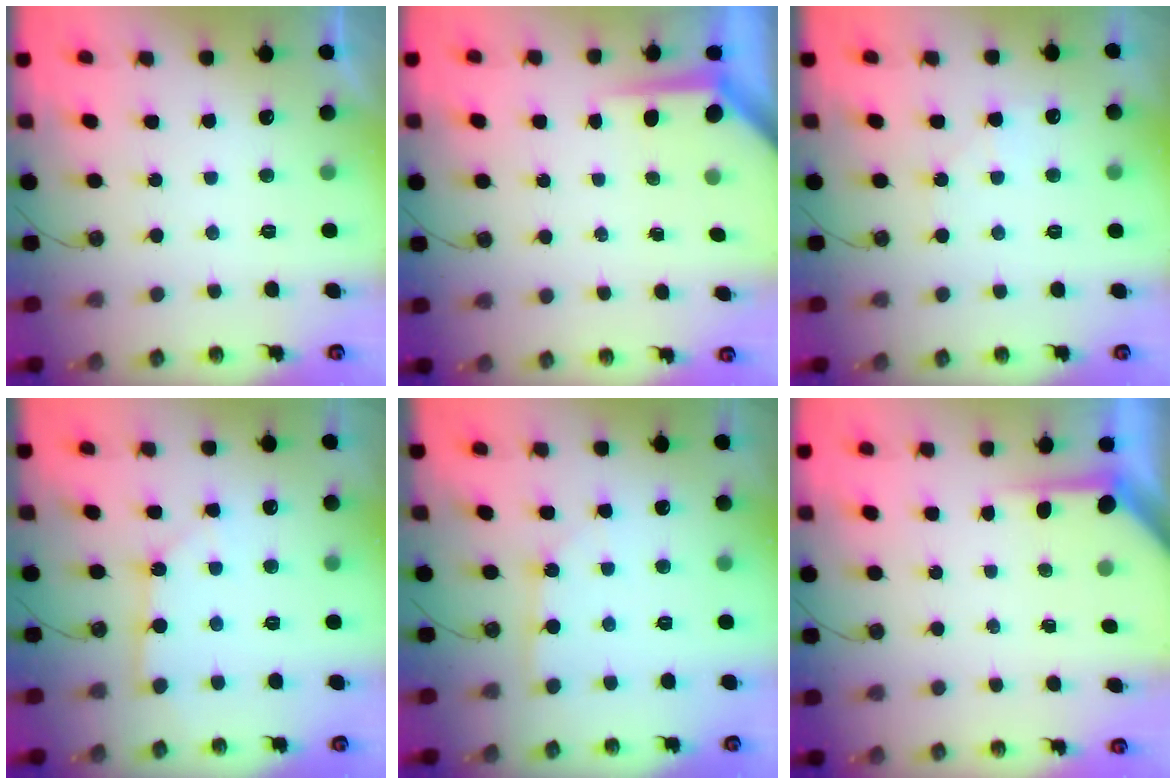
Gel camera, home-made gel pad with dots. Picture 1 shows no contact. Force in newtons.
{"total": 4.0, "press": 4.0, "slide": 0.3}
{"total": 6.0, "press": 6.0, "slide": 0.8}
{"total": 2.3, "press": 2.3, "slide": 0.2}
{"total": 2.3, "press": 2.3, "slide": 0.2}
{"total": 3.9, "press": 3.8, "slide": 0.3}